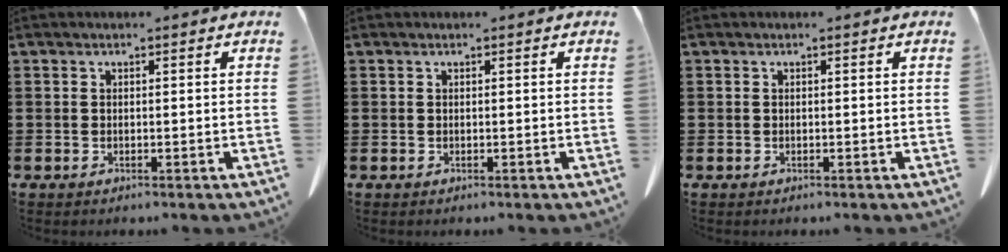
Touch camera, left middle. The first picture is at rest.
{"total": 0.0}
{"total": 0.0}